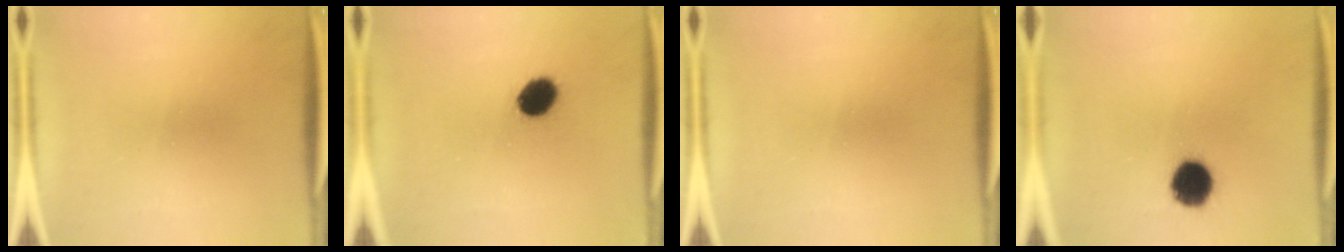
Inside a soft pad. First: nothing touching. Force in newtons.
{"total": 7.6}
{"total": 0.0}
{"total": 10.1}